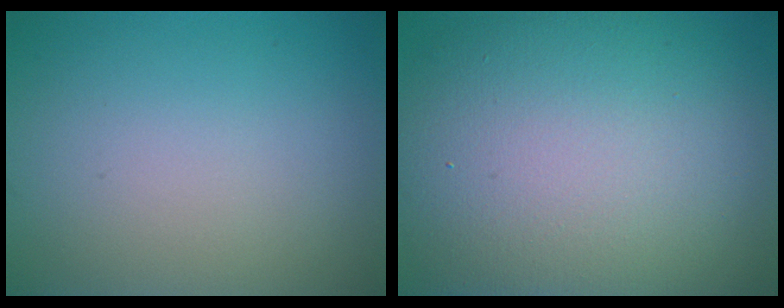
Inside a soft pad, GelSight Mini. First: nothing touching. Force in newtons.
{"total": 15.6, "press": 15.6, "slide": 1.1}